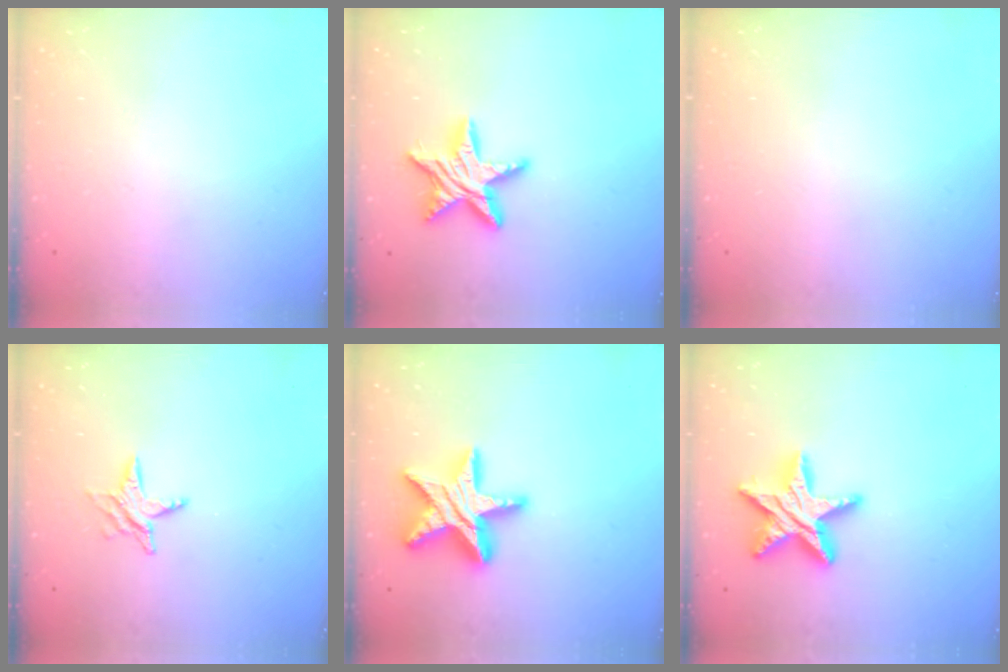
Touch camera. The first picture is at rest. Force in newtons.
{"total": 13.6, "press": 13.6, "slide": 0.8}
{"total": 0.0}
{"total": 5.2, "press": 5.1, "slide": 0.5}
{"total": 19.2, "press": 19.1, "slide": 1.6}
{"total": 15.6, "press": 15.6, "slide": 0.9}